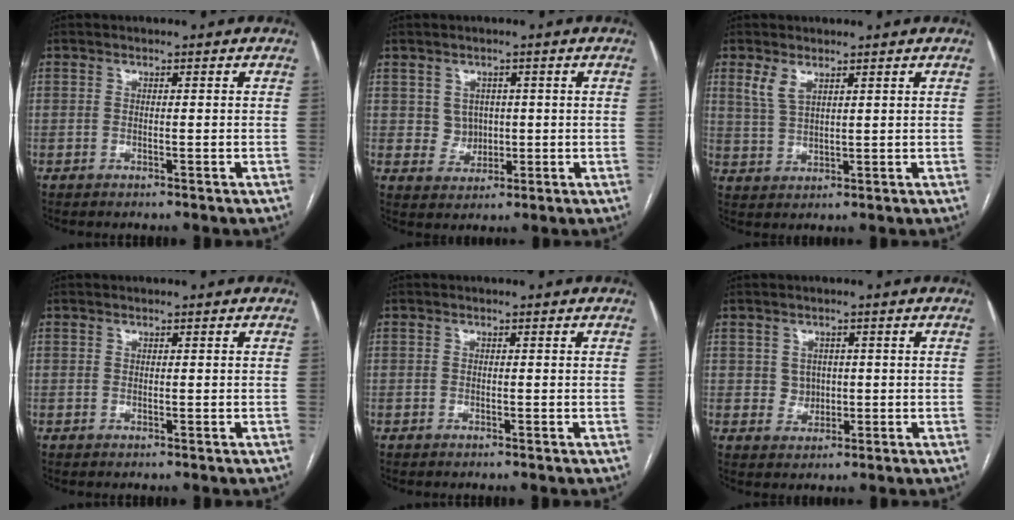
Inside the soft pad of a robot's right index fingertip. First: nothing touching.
{"total": 3.6, "force": [0.7, 3.4, 1.0], "torque": [-0.012, 0.008, 0.016]}
{"total": 3.7, "force": [2.3, 1.5, 2.4], "torque": [-0.059, 0.006, 0.056]}
{"total": 0.0}
{"total": 0.0}
{"total": 2.9, "force": [0.5, 2.7, 0.9], "torque": [-0.009, 0.004, 0.012]}